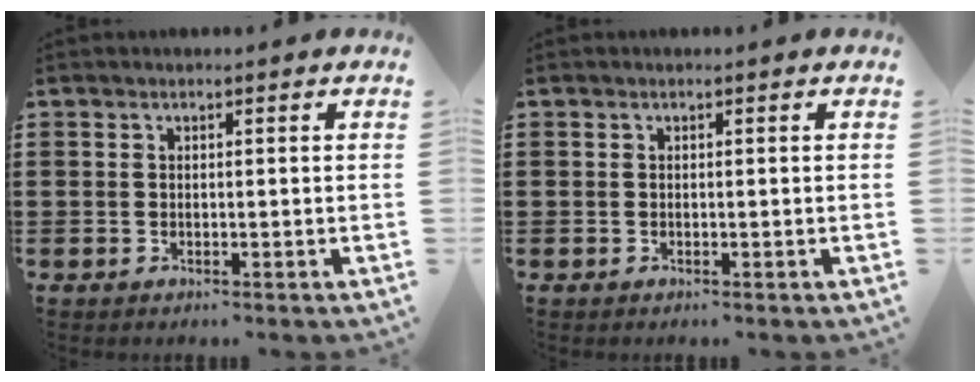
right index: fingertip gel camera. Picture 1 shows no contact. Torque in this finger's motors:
{"motor_torque": [2.14, 0.00, 0.06, 0.02]}